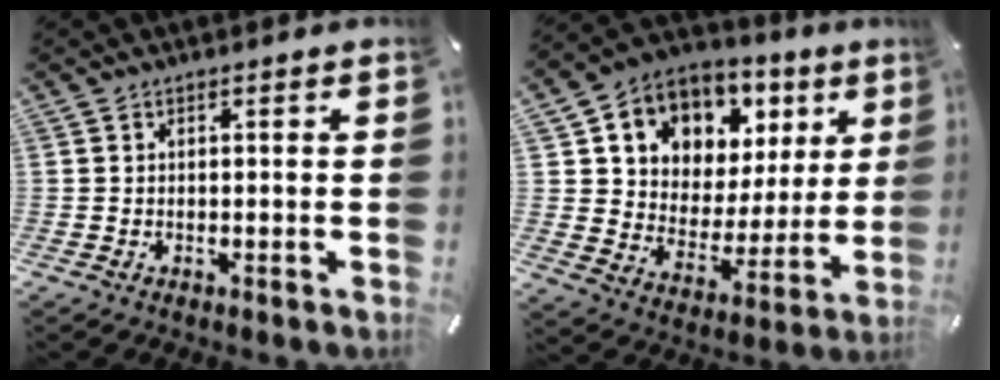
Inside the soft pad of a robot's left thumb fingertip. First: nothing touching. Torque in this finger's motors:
{"motor_torque": [1.85, 1.88, 1.49, -1.28, 0.23]}